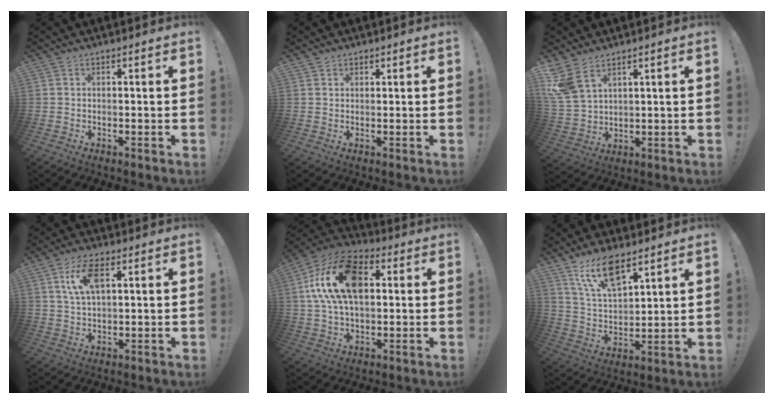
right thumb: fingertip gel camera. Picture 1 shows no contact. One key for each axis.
{"total": 1.3, "fx": 1.1, "fy": 0.7, "fz": 0.0, "tx": 0.009, "ty": -0.005, "tz": 0.019}
{"total": 8.8, "fx": 5.7, "fy": 4.6, "fz": 4.8, "tx": -0.111, "ty": -0.023, "tz": 0.114}
{"total": 9.1, "fx": 3.4, "fy": 4.4, "fz": 7.2, "tx": -0.135, "ty": 0.004, "tz": 0.060}
{"total": 19.9, "fx": 4.9, "fy": 12.0, "fz": 15.1, "tx": -0.272, "ty": 0.001, "tz": 0.086}
{"total": 13.5, "fx": 9.3, "fy": 5.5, "fz": 8.1, "tx": -0.154, "ty": -0.044, "tz": 0.170}